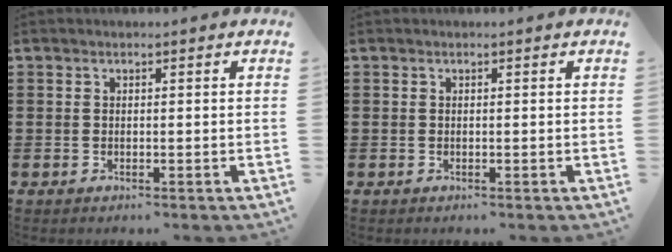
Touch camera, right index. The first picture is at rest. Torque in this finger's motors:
{"motor_torque": [0.00, 0.00, 0.00, 0.00]}